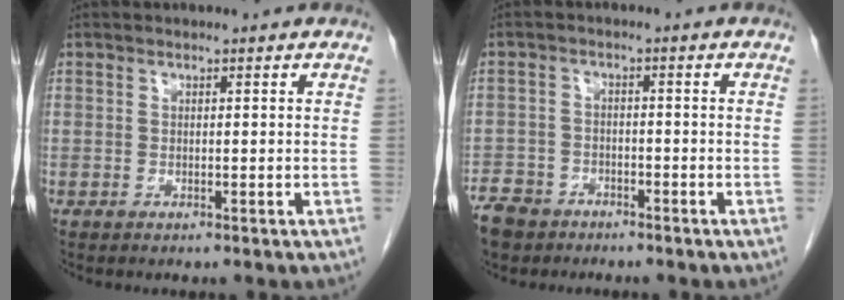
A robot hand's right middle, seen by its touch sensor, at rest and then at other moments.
{"total": 6.5, "force": [-5.1, 3.9, 1.3], "torque": [-0.033, 0.000, -0.093]}